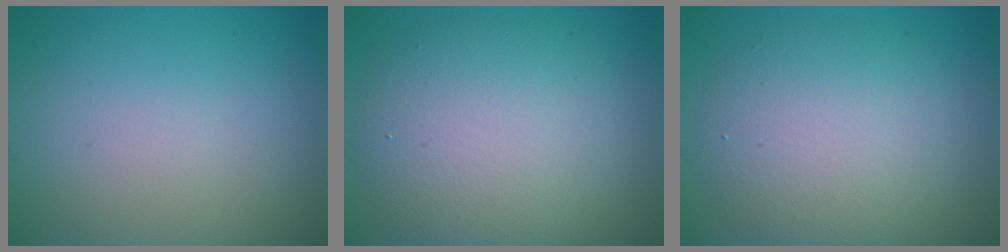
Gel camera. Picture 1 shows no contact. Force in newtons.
{"total": 8.5, "press": 8.5, "slide": 0.5}
{"total": 6.1, "press": 6.1, "slide": 0.1}